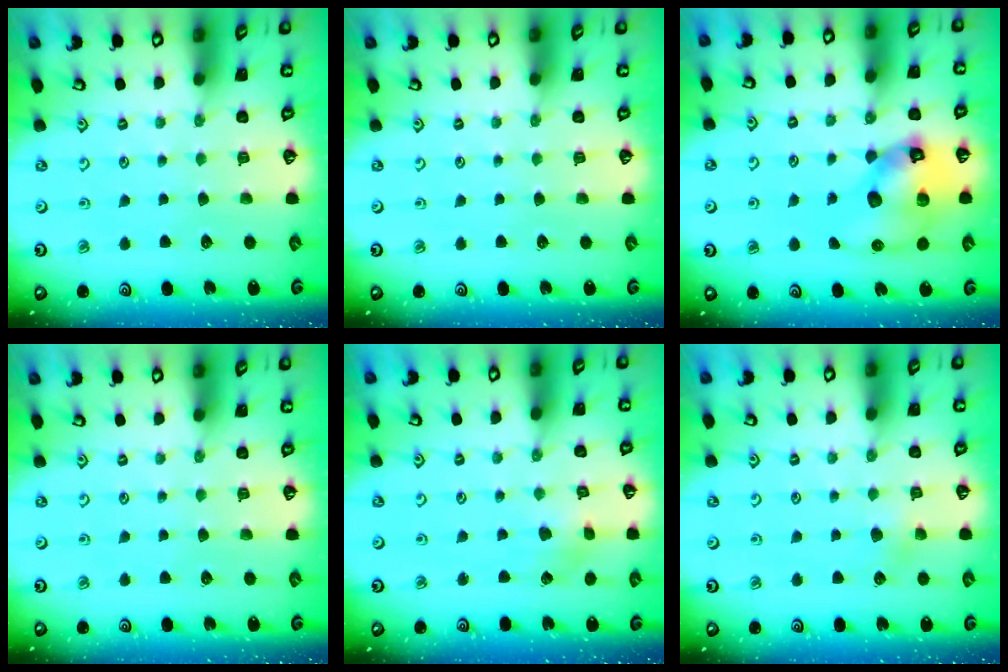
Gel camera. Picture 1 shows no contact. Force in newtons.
{"total": 0.0}
{"total": 15.2, "press": 15.1, "slide": 2.1}
{"total": 0.0}
{"total": 3.0, "press": 3.0, "slide": 0.2}
{"total": 3.6, "press": 3.6, "slide": 0.5}